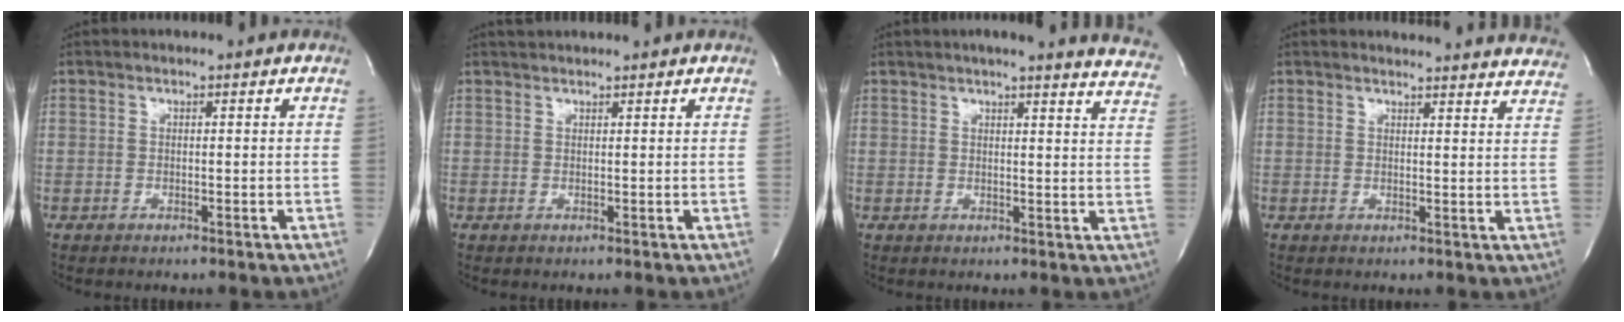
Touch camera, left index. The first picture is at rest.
{"total": 2.7, "force": [2.6, -0.1, 0.7], "torque": [-0.009, 0.026, 0.044]}
{"total": 16.3, "force": [15.1, 1.0, 6.1], "torque": [-0.074, -0.059, 0.154]}
{"total": 18.6, "force": [18.2, 2.0, 3.3], "torque": [-0.032, -0.063, 0.189]}